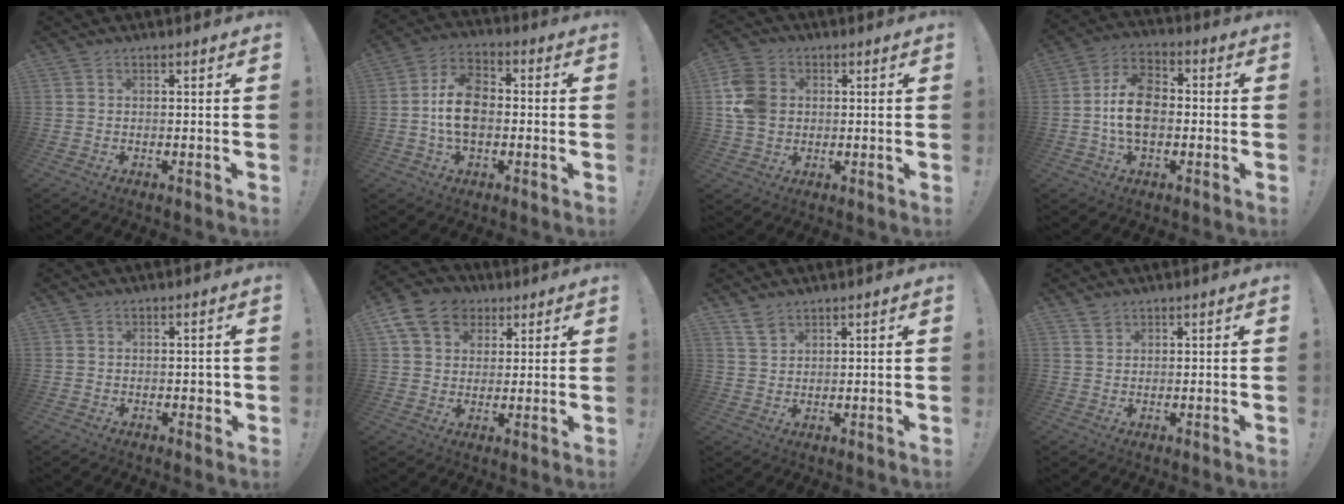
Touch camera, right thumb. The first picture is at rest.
{"total": 12.0, "force": [-1.4, 8.1, 8.7], "torque": [-0.156, 0.016, -0.023]}
{"total": 11.9, "force": [1.4, 9.7, 6.8], "torque": [-0.141, 0.004, 0.030]}
{"total": 12.5, "force": [-1.4, 8.3, 9.3], "torque": [-0.171, 0.014, -0.026]}
{"total": 1.8, "force": [-0.2, 1.3, 1.2], "torque": [-0.013, 0.004, -0.006]}
{"total": 13.2, "force": [5.8, 10.4, 5.8], "torque": [-0.082, -0.021, 0.116]}
{"total": 4.2, "force": [3.2, 2.0, 1.6], "torque": [-0.028, -0.017, 0.062]}
{"total": 1.9, "force": [1.7, 0.8, 0.3], "torque": [0.004, -0.012, 0.030]}